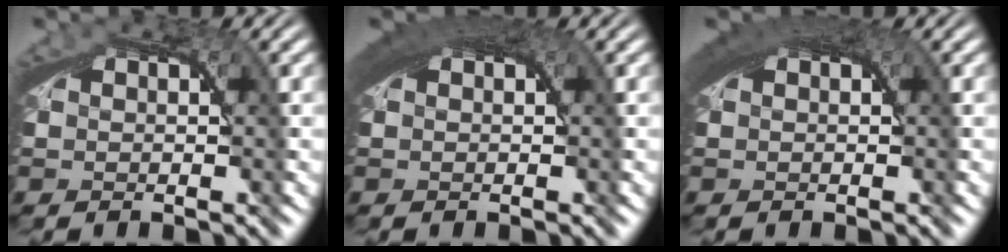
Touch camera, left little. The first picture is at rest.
{"total": 3.7, "force": [1.7, 1.3, 3.0], "torque": [-0.043, 0.013, 0.022]}
{"total": 3.5, "force": [1.6, 1.2, 2.8], "torque": [-0.041, 0.013, 0.021]}